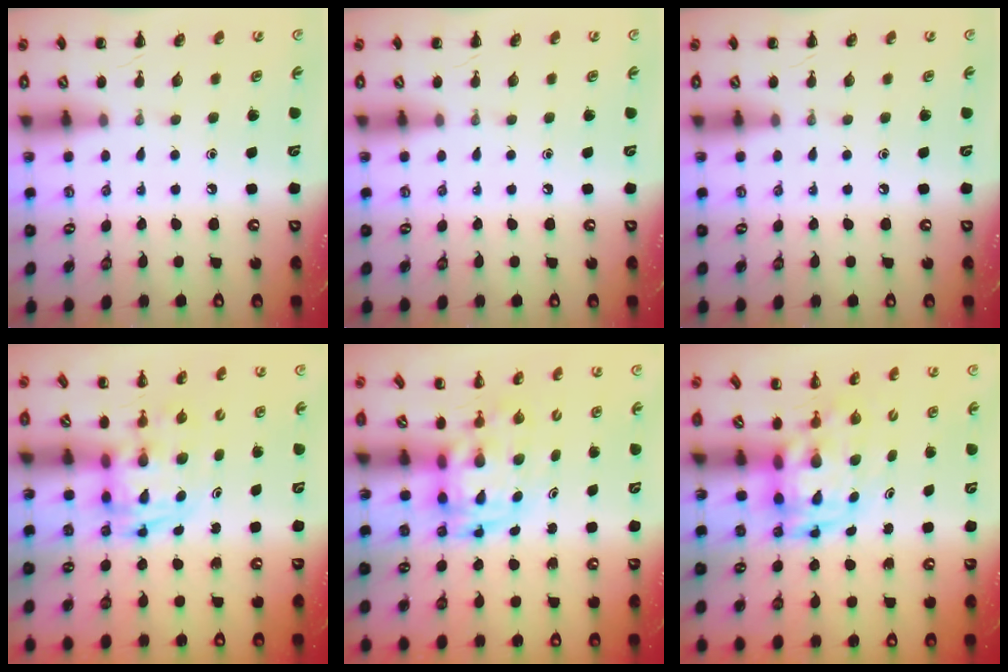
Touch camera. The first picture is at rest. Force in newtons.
{"total": 0.0}
{"total": 0.0}
{"total": 2.8, "press": 2.8, "slide": 0.5}
{"total": 3.2, "press": 3.1, "slide": 0.6}
{"total": 3.1, "press": 3.1, "slide": 0.6}